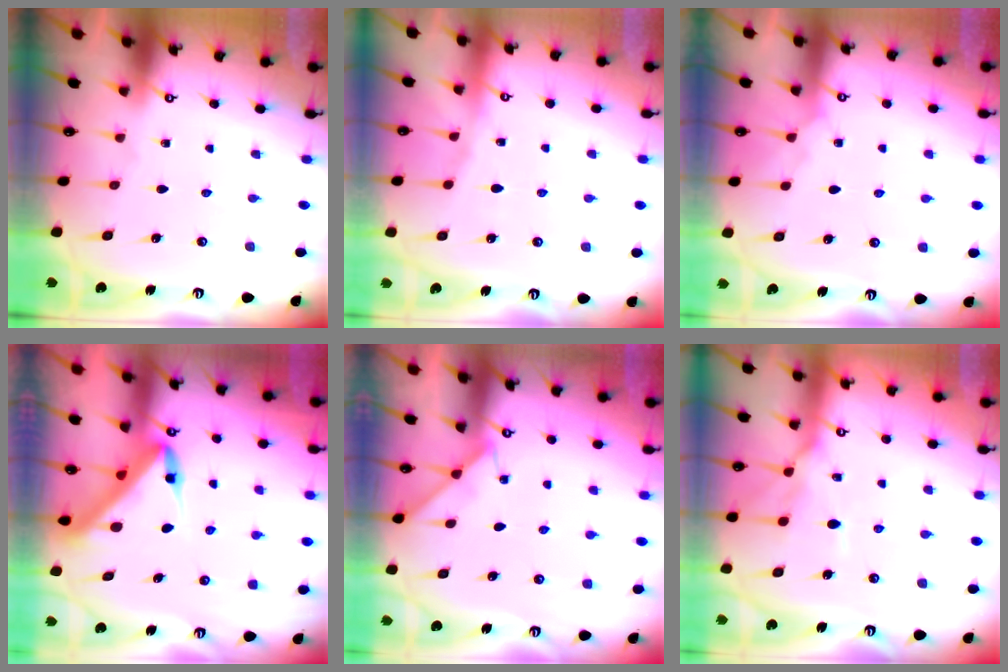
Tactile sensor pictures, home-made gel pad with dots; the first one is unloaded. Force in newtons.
{"total": 5.3, "press": 5.3, "slide": 0.7}
{"total": 5.1, "press": 5.0, "slide": 0.7}
{"total": 6.4, "press": 6.4, "slide": 0.3}
{"total": 5.6, "press": 5.6, "slide": 0.7}
{"total": 11.5, "press": 11.4, "slide": 1.1}